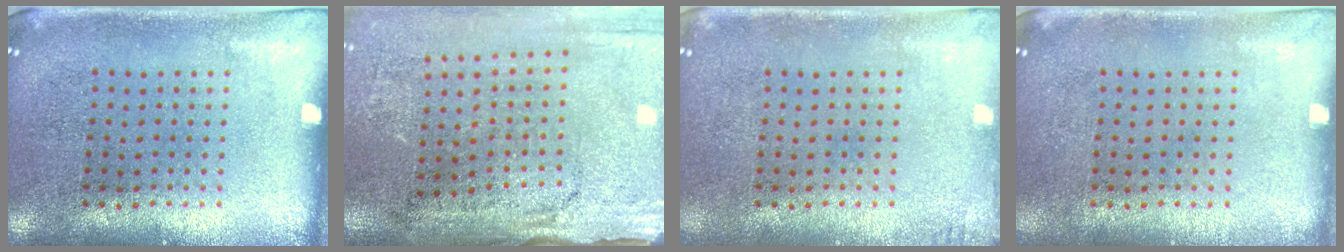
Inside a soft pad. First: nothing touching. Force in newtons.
{"total": 4.2, "press": 3.6, "slide": 2.2}
{"total": 0.9, "press": 0.9, "slide": 0.2}
{"total": 0.0}